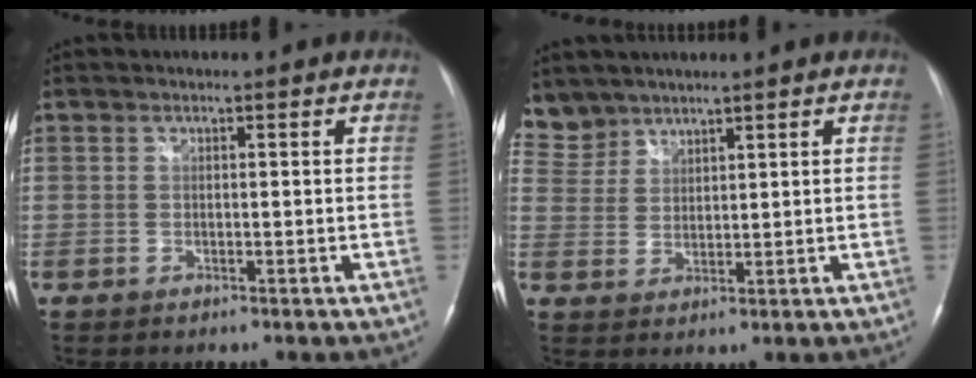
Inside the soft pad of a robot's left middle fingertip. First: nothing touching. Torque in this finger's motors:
{"motor_torque": [0.03, -0.02, 0.01, 0.00]}